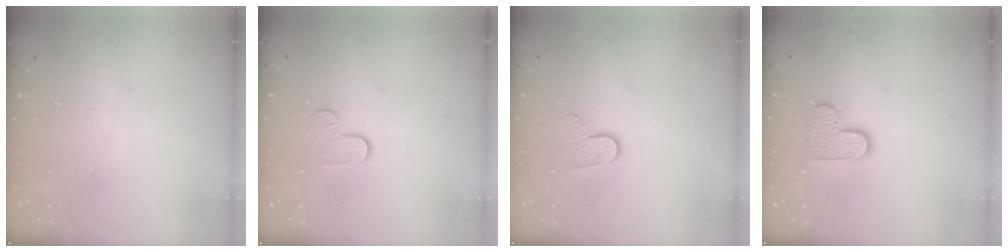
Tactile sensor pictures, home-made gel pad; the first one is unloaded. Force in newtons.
{"total": 5.5, "press": 5.5, "slide": 0.5}
{"total": 5.9, "press": 5.8, "slide": 0.5}
{"total": 8.2, "press": 8.1, "slide": 0.2}